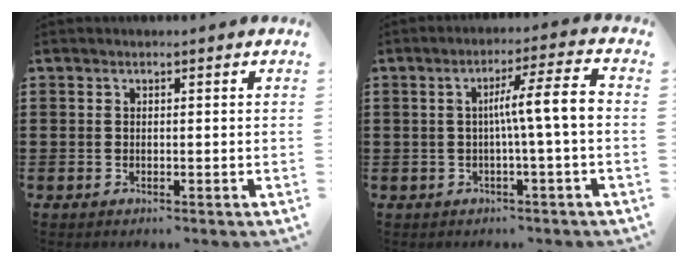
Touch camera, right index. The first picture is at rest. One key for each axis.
{"total": 6.9, "fx": -0.6, "fy": -0.1, "fz": 6.9, "tx": -0.125, "ty": 0.001, "tz": -0.018}